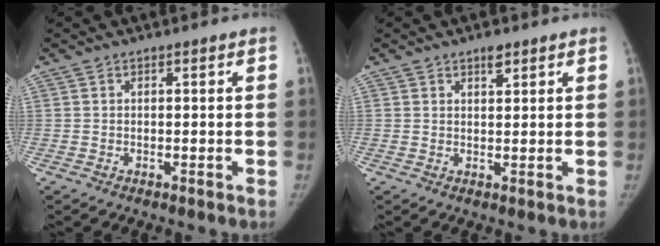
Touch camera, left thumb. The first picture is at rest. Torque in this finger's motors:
{"motor_torque": [0.45, 0.17, 0.72, -0.54, 0.06]}